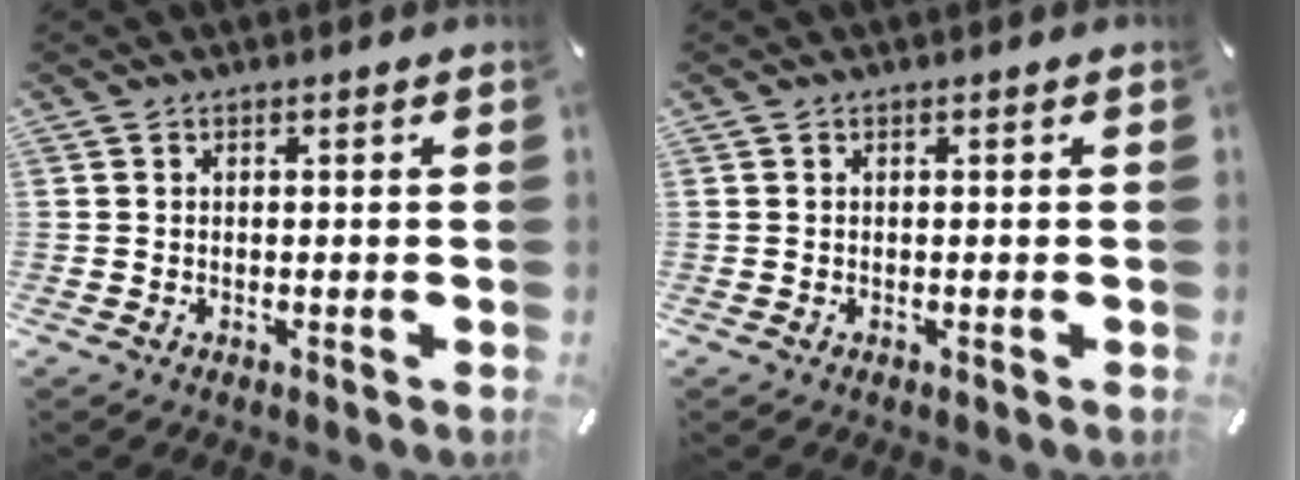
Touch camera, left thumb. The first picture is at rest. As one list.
[{"total": 0.0}]